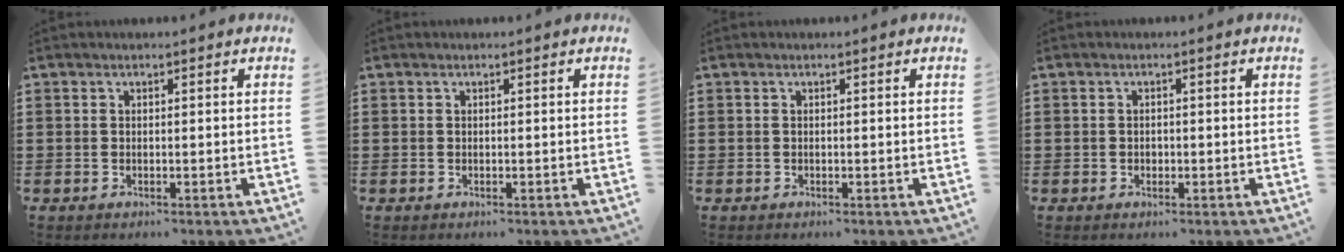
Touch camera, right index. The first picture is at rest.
{"total": 0.0}
{"total": 0.0}
{"total": 0.7, "force": [-0.1, 0.6, 0.3], "torque": [-0.006, 0.002, -0.002]}